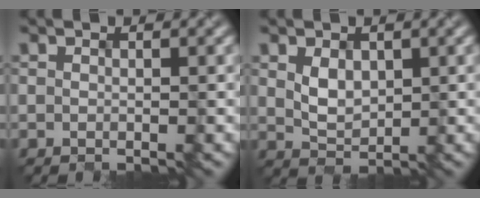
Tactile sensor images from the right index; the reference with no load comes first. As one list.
[{"total": 1.7, "force": [0.4, 1.3, 1.0], "torque": [-0.029, -0.004, 0.022]}]